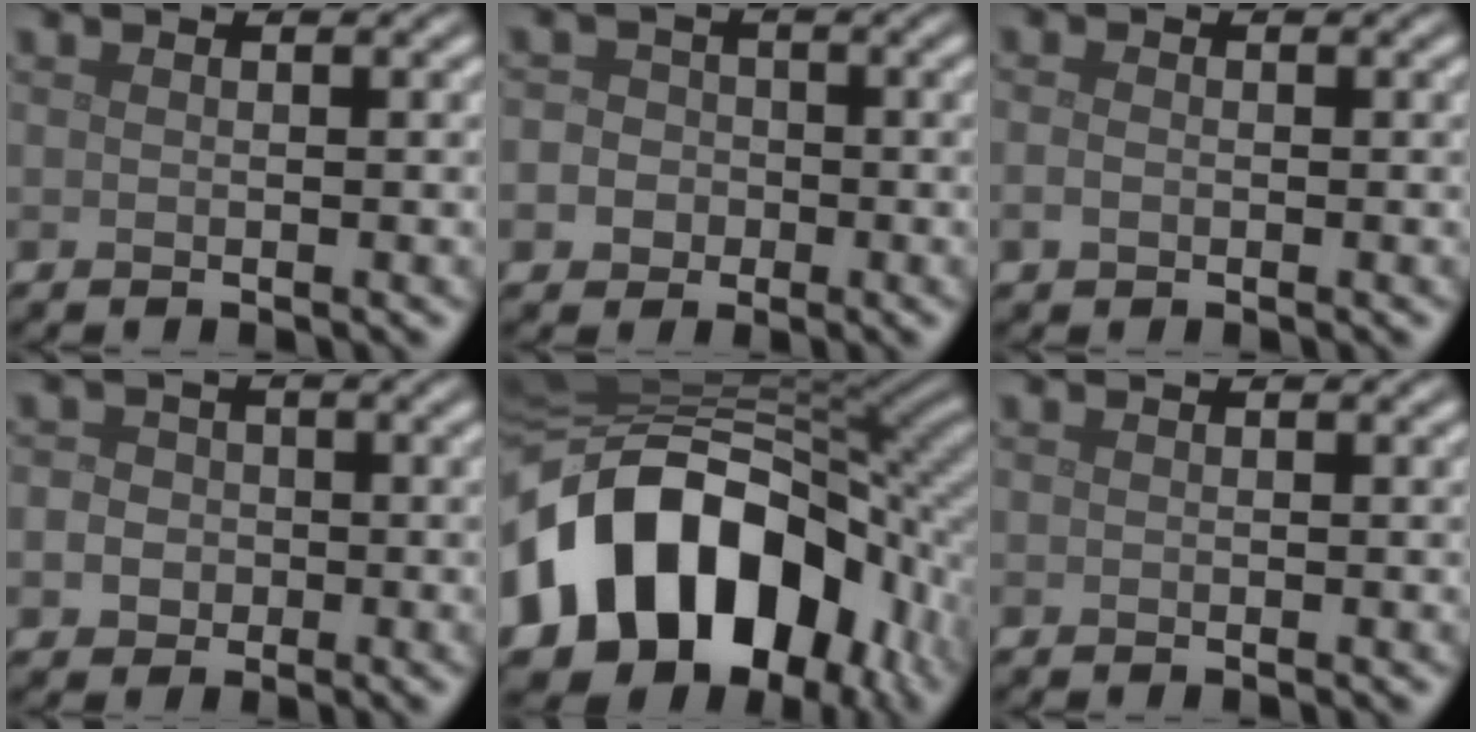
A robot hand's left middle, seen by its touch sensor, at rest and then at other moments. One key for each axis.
{"total": 4.5, "fx": -1.5, "fy": 4.1, "fz": 1.1, "tx": 0.000, "ty": 0.004, "tz": -0.049}
{"total": 1.0, "fx": -0.3, "fy": 0.7, "fz": 0.6, "tx": -0.015, "ty": -0.001, "tz": -0.009}
{"total": 4.3, "fx": -0.9, "fy": 3.9, "fz": 1.5, "tx": -0.009, "ty": 0.008, "tz": -0.037}
{"total": 17.2, "fx": -4.8, "fy": 12.5, "fz": 10.8, "tx": -0.180, "ty": -0.009, "tz": -0.079}
{"total": 0.0}